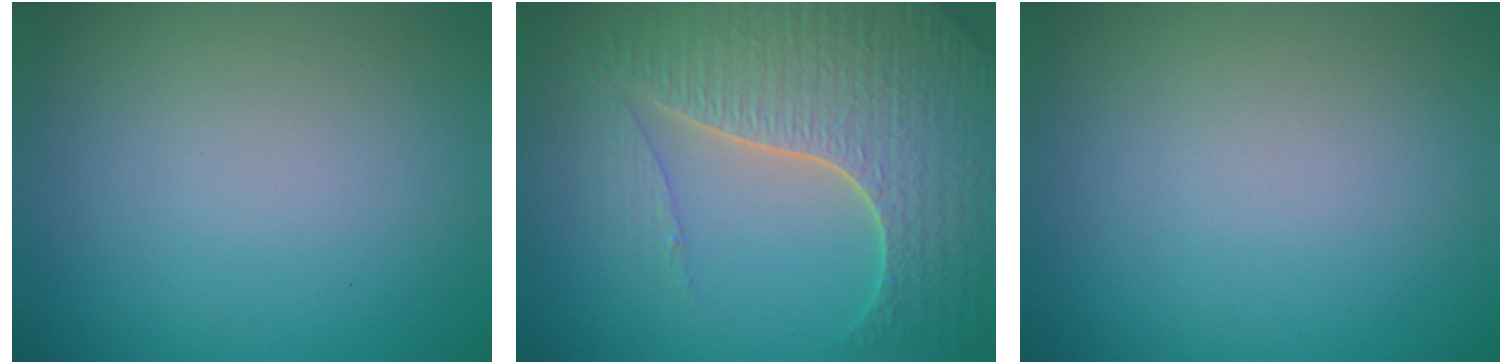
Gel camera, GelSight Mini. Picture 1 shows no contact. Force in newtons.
{"total": 7.3, "press": 5.3, "slide": 5.0}
{"total": 0.0}